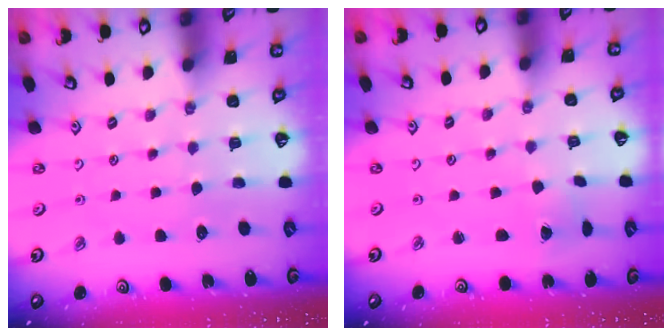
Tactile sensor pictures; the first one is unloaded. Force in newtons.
{"total": 1.4, "press": 1.4, "slide": 0.1}